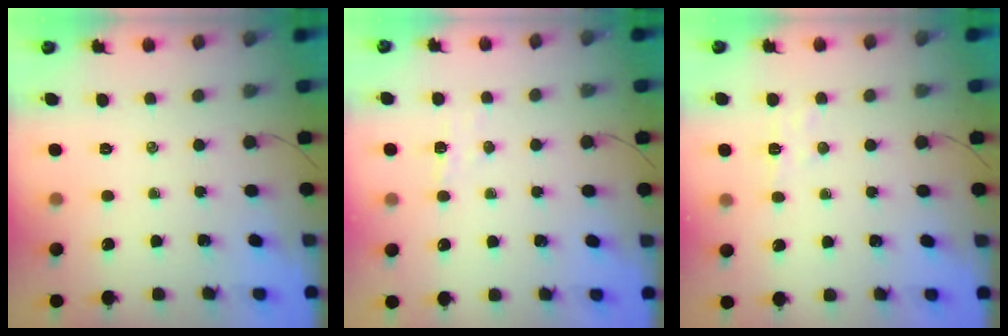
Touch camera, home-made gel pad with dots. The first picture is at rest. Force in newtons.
{"total": 2.5, "press": 2.4, "slide": 0.7}
{"total": 5.4, "press": 5.2, "slide": 1.1}